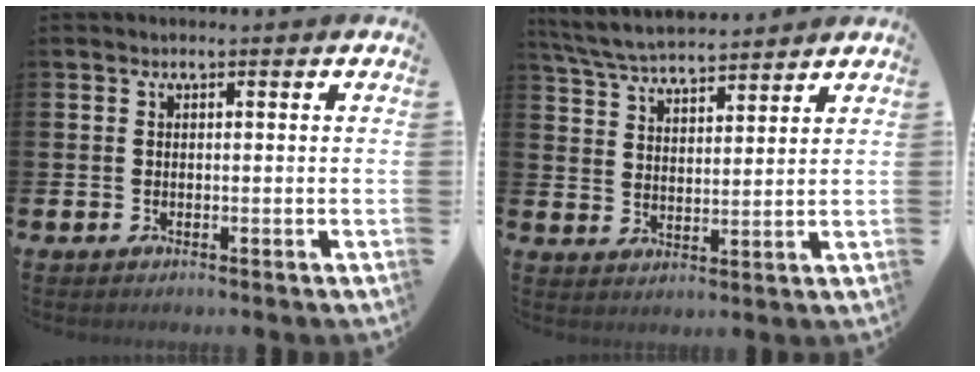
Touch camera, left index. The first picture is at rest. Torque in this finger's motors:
{"motor_torque": [0.22, -0.39, 0.81, 0.21]}